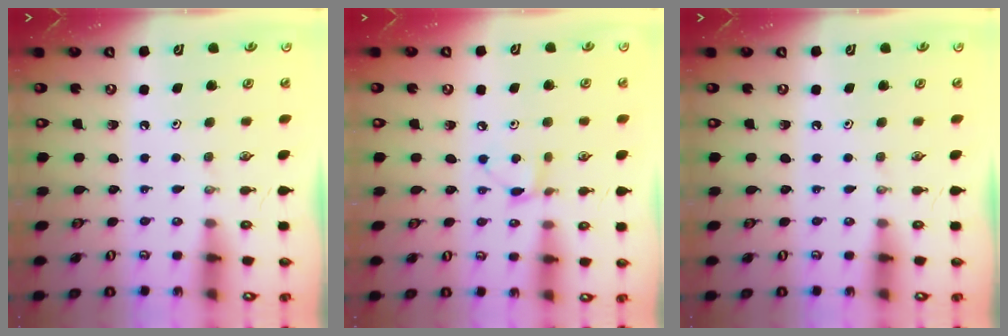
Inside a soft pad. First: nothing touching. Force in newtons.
{"total": 5.5, "press": 5.4, "slide": 0.8}
{"total": 0.0}